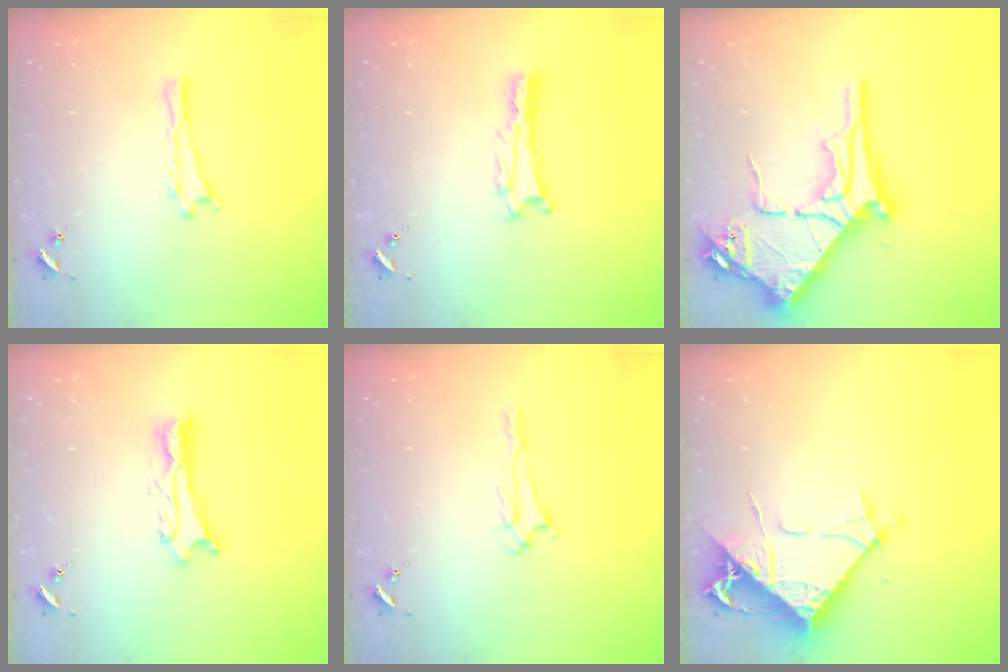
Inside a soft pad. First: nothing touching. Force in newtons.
{"total": 1.3, "press": 1.2, "slide": 0.1}
{"total": 10.9, "press": 10.9, "slide": 1.1}
{"total": 1.8, "press": 1.8, "slide": 0.2}
{"total": 1.4, "press": 1.3, "slide": 0.2}
{"total": 7.7, "press": 7.6, "slide": 0.9}